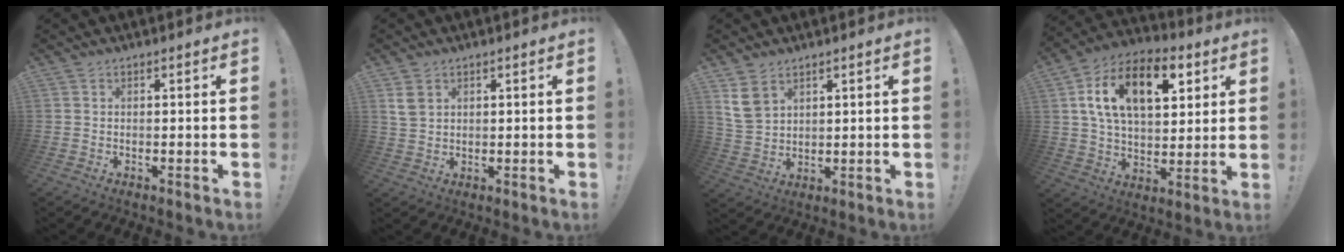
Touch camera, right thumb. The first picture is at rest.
{"total": 4.2, "force": [2.4, 2.8, 2.1], "torque": [-0.030, -0.006, 0.045]}
{"total": 7.5, "force": [4.6, 4.9, 3.4], "torque": [-0.054, -0.015, 0.091]}
{"total": 19.2, "force": [7.3, 11.2, 13.7], "torque": [-0.210, -0.017, 0.125]}